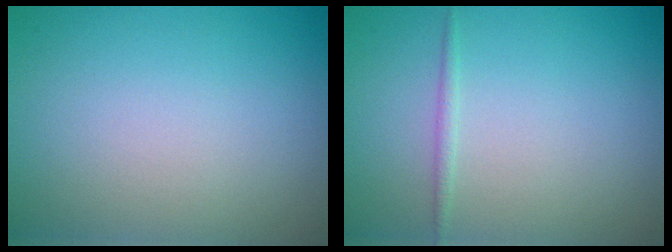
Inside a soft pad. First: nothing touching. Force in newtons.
{"total": 0.7, "press": 0.7, "slide": 0.0}